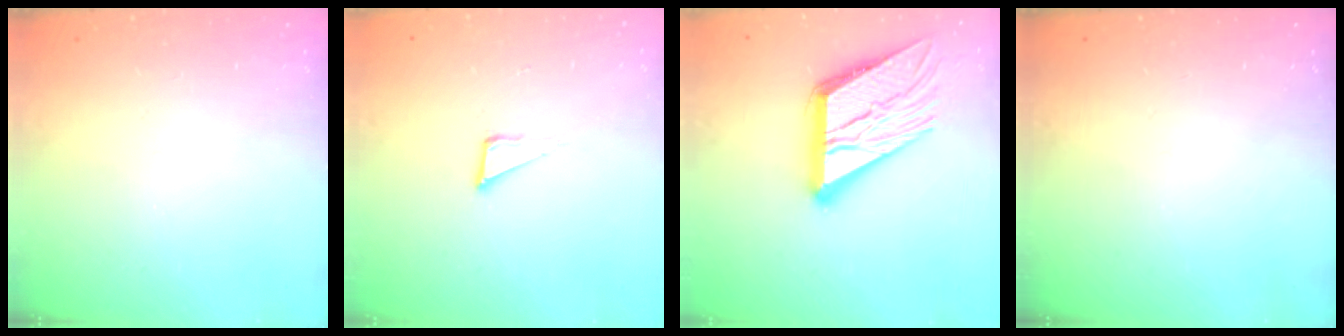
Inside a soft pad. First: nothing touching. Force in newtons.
{"total": 4.8, "press": 4.8, "slide": 0.4}
{"total": 19.0, "press": 18.9, "slide": 2.0}
{"total": 0.0}